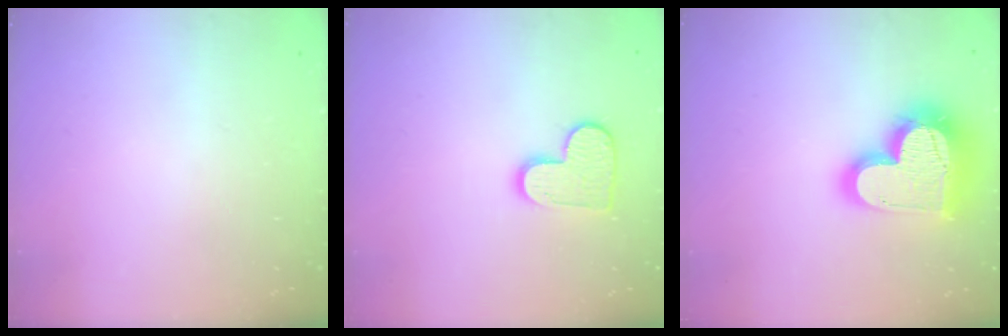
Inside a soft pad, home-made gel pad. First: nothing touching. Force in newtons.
{"total": 9.6, "press": 9.6, "slide": 0.6}
{"total": 23.6, "press": 23.5, "slide": 2.1}